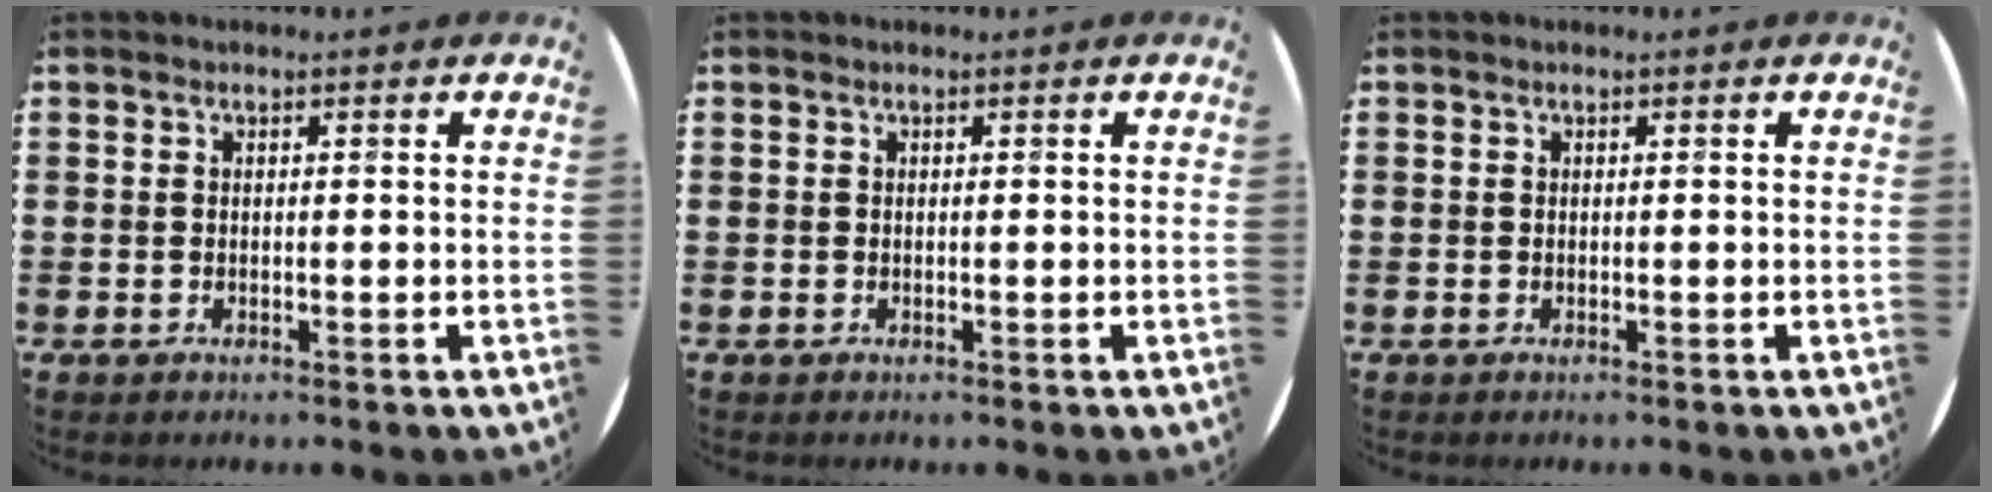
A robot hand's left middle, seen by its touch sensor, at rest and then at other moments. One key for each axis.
{"total": 0.0}
{"total": 0.0}